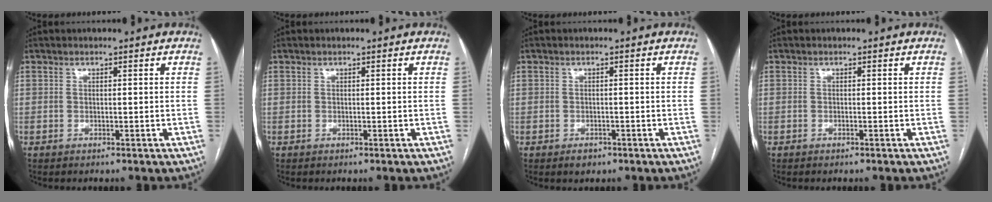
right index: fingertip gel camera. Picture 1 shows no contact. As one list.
[{"total": 0.0}, {"total": 1.8, "force": [-1.1, 1.2, 0.7], "torque": [-0.010, 0.001, -0.010]}, {"total": 0.0}]